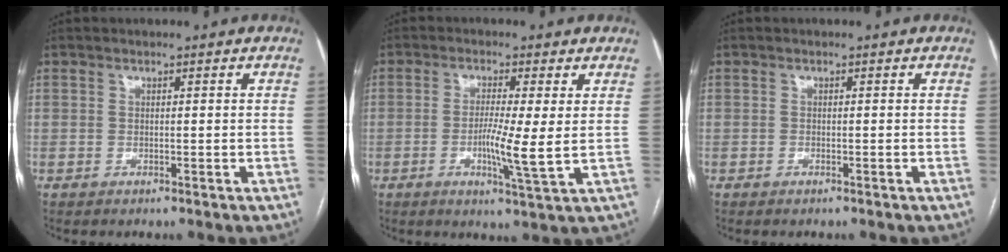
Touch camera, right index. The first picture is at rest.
{"total": 6.4, "force": [-0.5, -0.4, 6.4], "torque": [-0.117, -0.015, -0.012]}
{"total": 0.0}